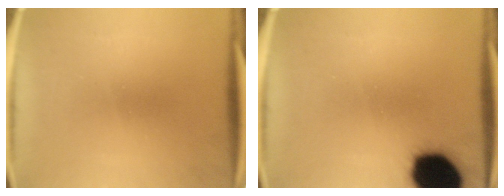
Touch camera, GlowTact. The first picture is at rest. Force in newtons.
{"total": 18.6}